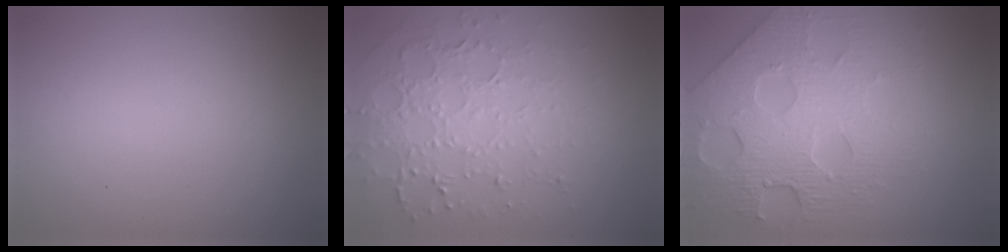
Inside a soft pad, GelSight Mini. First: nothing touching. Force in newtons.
{"total": 4.9, "press": 3.3, "slide": 3.6}
{"total": 8.1, "press": 5.5, "slide": 6.0}